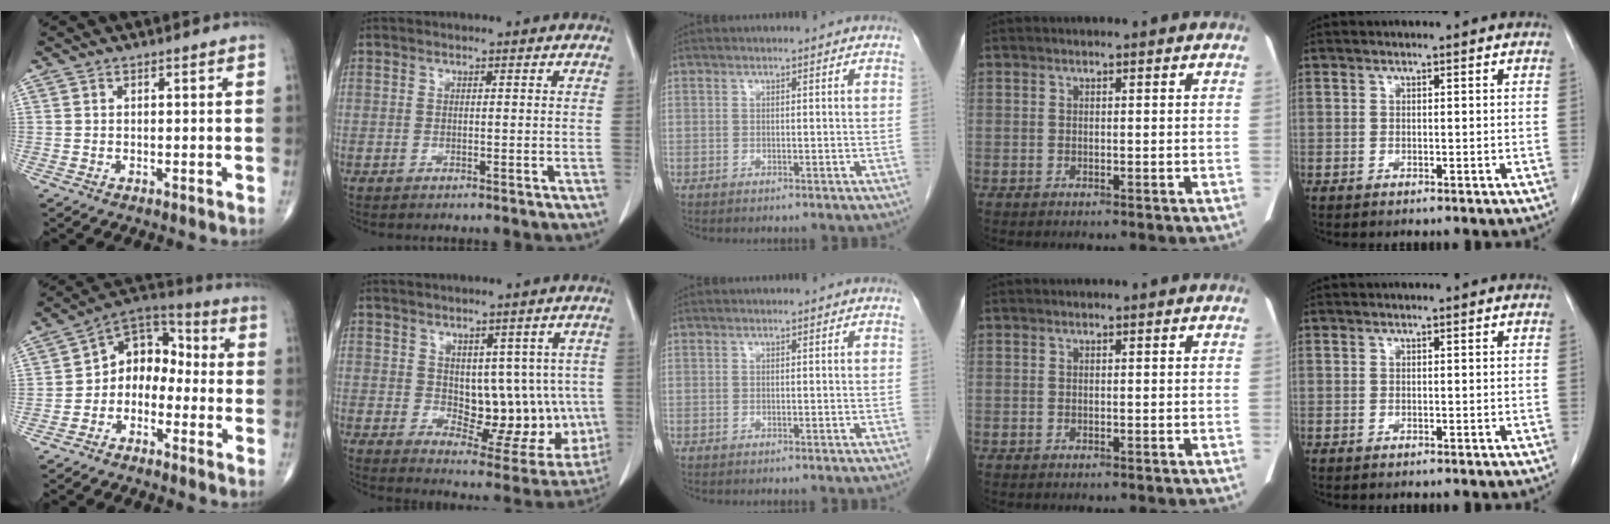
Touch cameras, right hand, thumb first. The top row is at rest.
{"thumb": {"total": 9.6, "force": [-2.5, 7.4, 5.6], "torque": [-0.054, 0.061, -0.064]}, "index": {"total": 12.6, "force": [0.7, 7.2, 10.3], "torque": [-0.115, 0.007, 0.038]}}